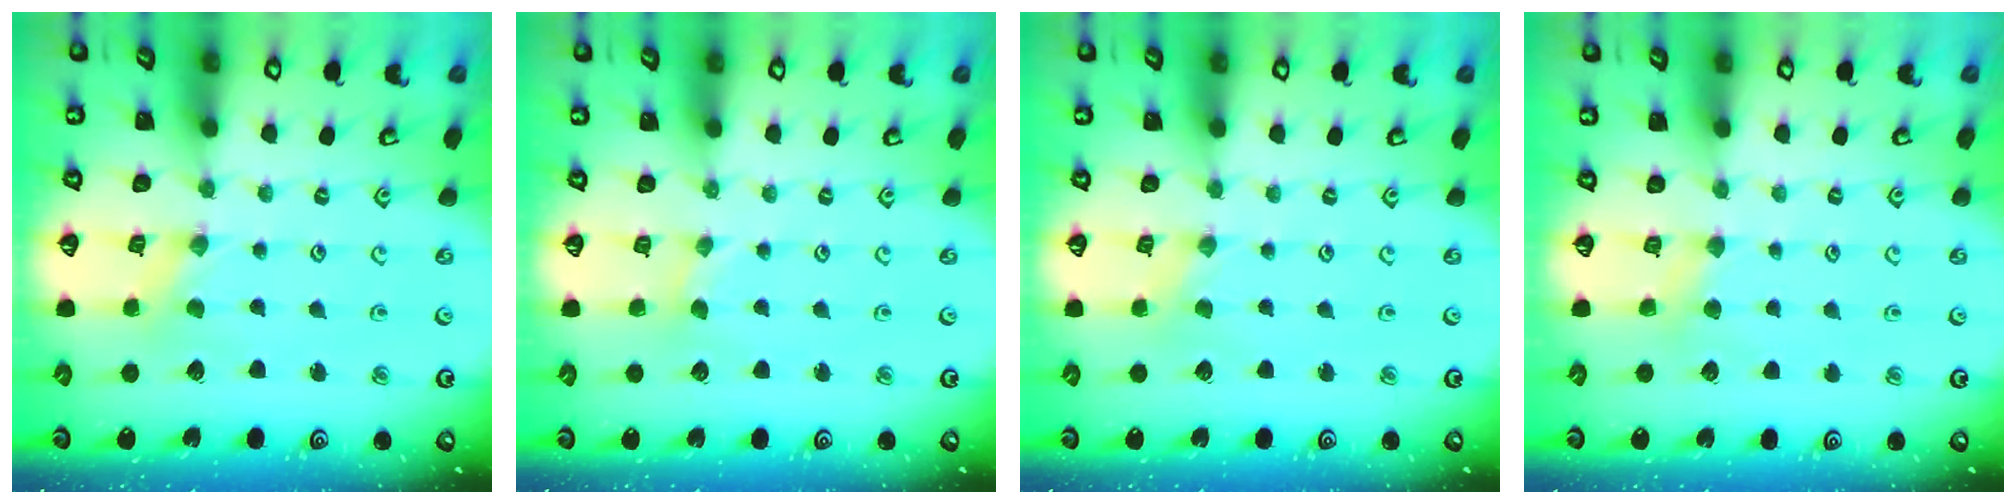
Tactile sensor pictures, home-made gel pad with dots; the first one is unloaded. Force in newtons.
{"total": 0.6, "press": 0.5, "slide": 0.1}
{"total": 0.0}
{"total": 3.3, "press": 3.3, "slide": 0.6}